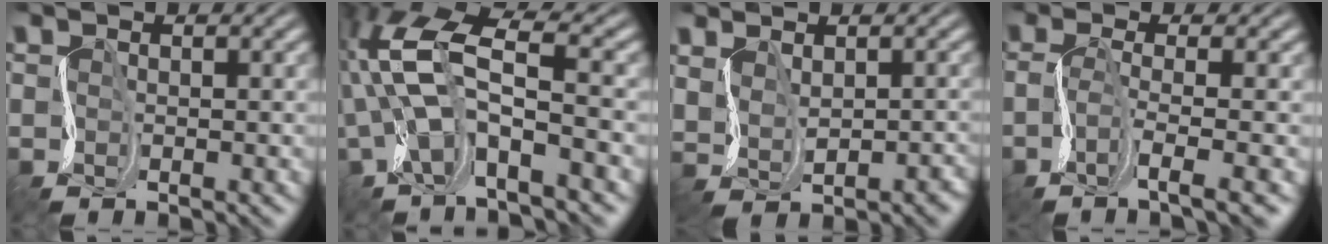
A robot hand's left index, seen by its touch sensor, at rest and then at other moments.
{"total": 8.0, "force": [-1.2, 3.0, 7.3], "torque": [-0.154, 0.012, -0.039]}
{"total": 2.6, "force": [0.9, 1.9, 1.6], "torque": [-0.029, -0.011, 0.029]}
{"total": 3.5, "force": [-1.2, 0.6, 3.3], "torque": [-0.062, -0.003, -0.031]}